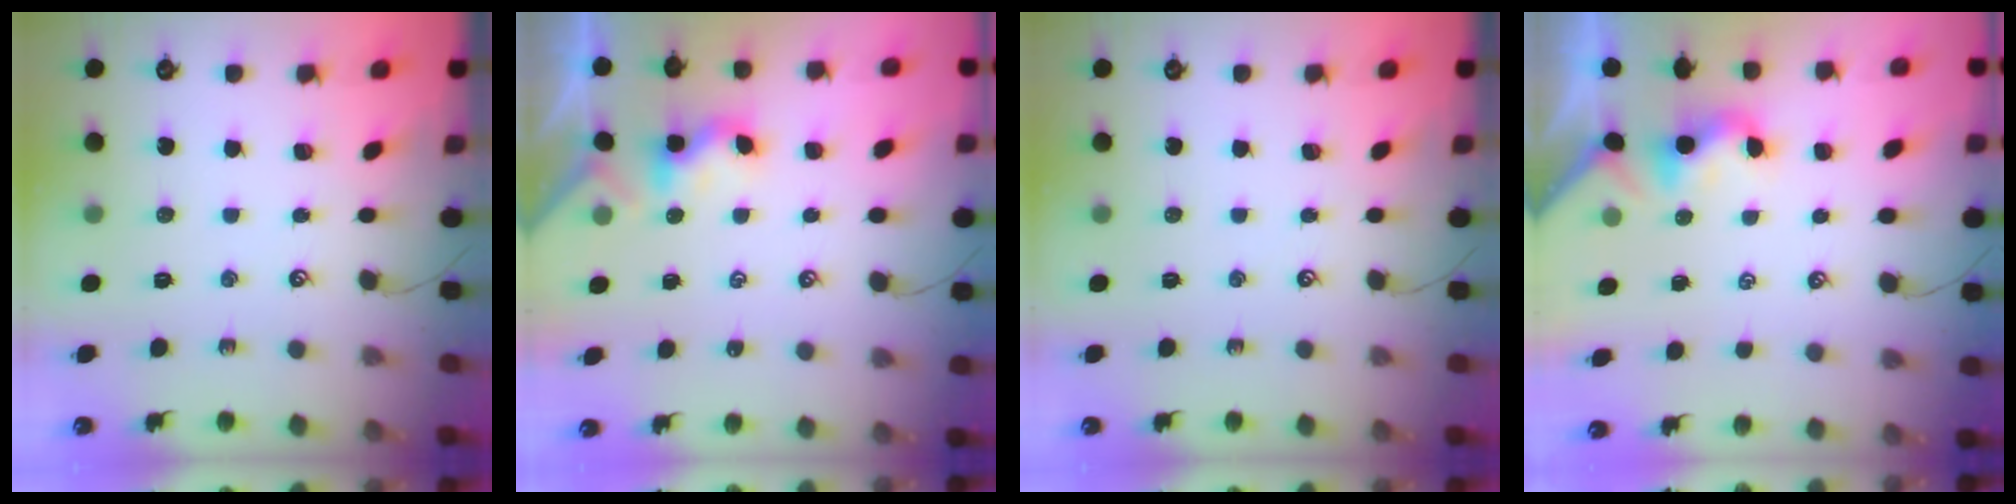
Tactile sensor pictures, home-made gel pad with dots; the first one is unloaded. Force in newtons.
{"total": 2.3, "press": 2.3, "slide": 0.0}
{"total": 0.0}
{"total": 2.0, "press": 2.0, "slide": 0.5}